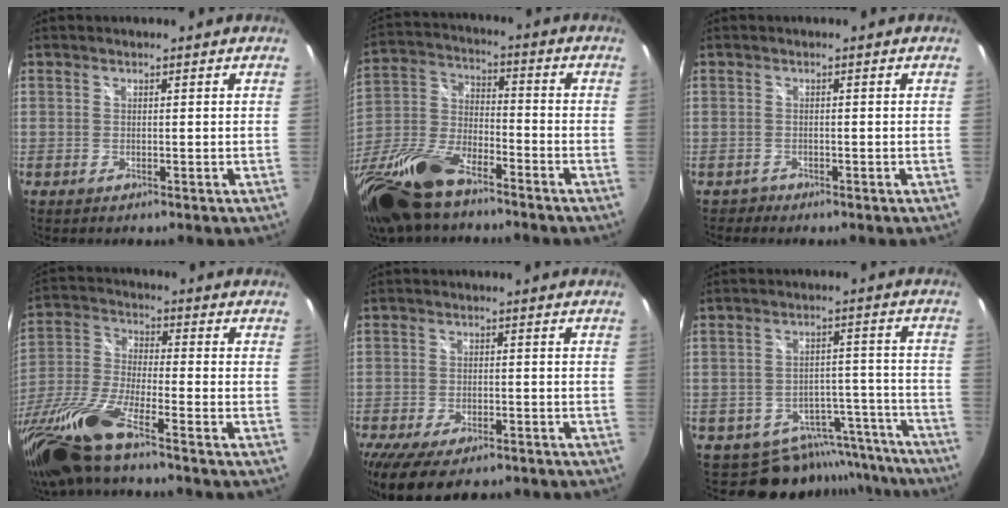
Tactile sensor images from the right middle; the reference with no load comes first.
{"total": 20.1, "force": [-13.7, 8.2, 12.2], "torque": [-0.285, -0.029, -0.266]}
{"total": 1.1, "force": [-0.9, 0.6, -0.2], "torque": [0.002, 0.003, -0.017]}
{"total": 16.1, "force": [-11.7, 1.7, 10.9], "torque": [-0.240, -0.038, -0.236]}
{"total": 13.5, "force": [-9.9, 5.3, 7.6], "torque": [-0.165, -0.043, -0.156]}
{"total": 13.3, "force": [-12.1, 5.2, 1.5], "torque": [-0.009, 0.052, -0.151]}